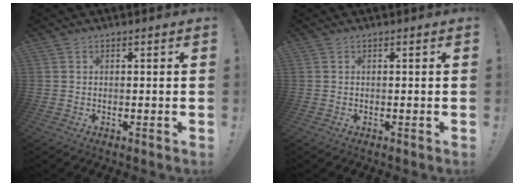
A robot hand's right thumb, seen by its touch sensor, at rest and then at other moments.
{"total": 0.0}